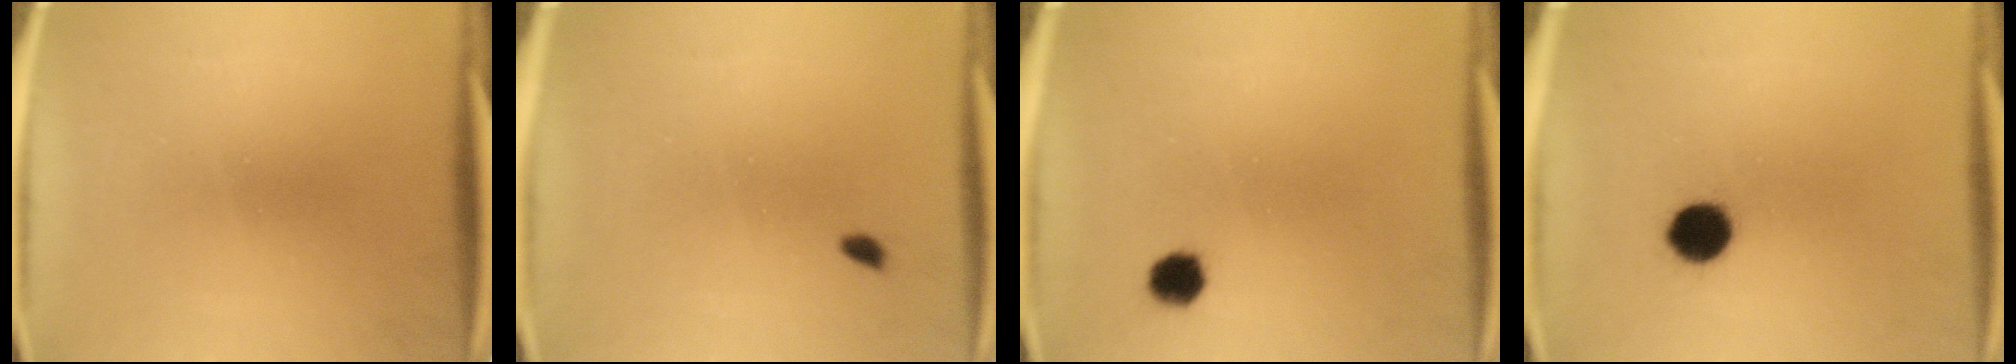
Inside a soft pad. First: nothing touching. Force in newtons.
{"total": 0.9}
{"total": 3.3}
{"total": 6.8}